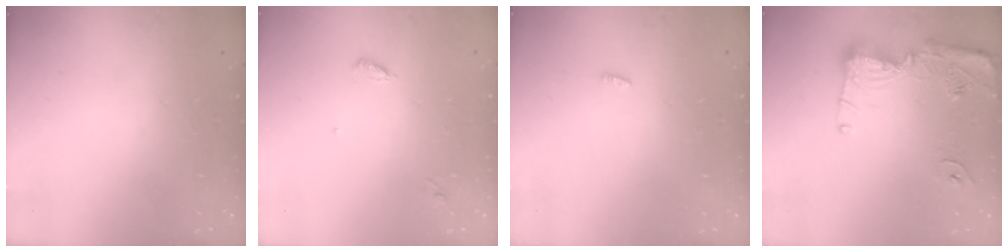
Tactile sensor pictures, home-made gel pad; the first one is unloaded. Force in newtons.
{"total": 3.6, "press": 3.6, "slide": 0.3}
{"total": 6.6, "press": 2.7, "slide": 6.1}
{"total": 13.8, "press": 13.8, "slide": 1.3}